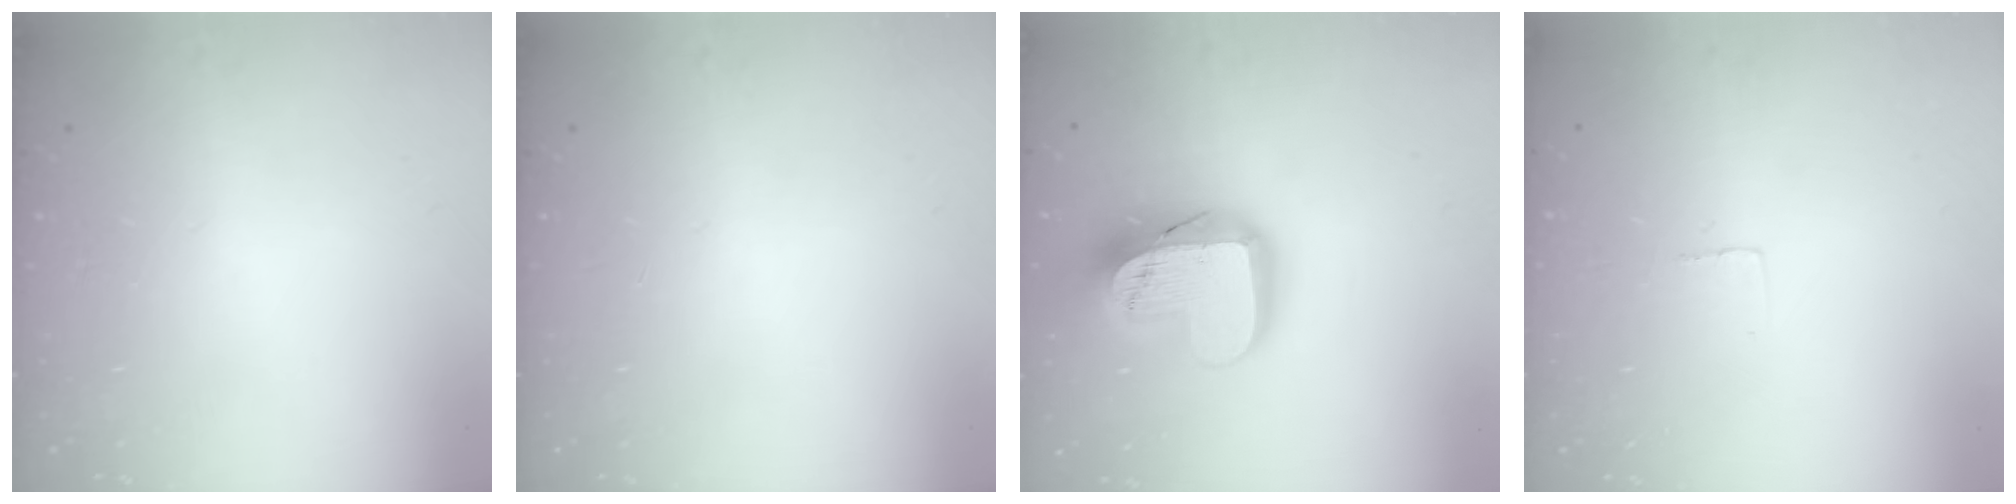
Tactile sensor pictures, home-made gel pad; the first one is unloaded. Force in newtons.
{"total": 0.0}
{"total": 21.1, "press": 21.0, "slide": 1.7}
{"total": 2.4, "press": 2.4, "slide": 0.1}